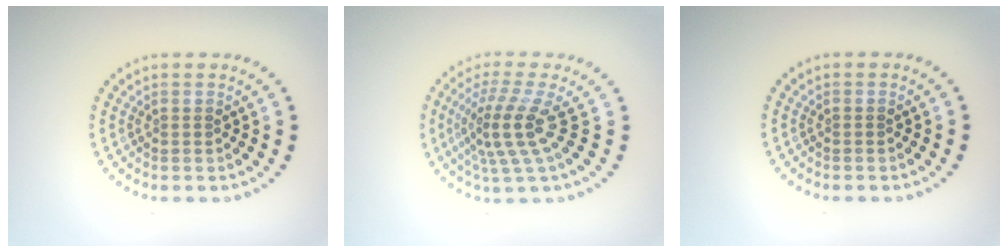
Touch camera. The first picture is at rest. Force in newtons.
{"total": 4.1, "press": 2.8, "slide": 2.9}
{"total": 0.0}